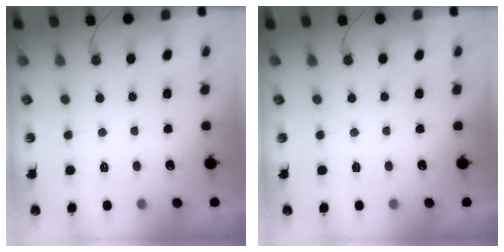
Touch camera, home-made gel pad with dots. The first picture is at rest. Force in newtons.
{"total": 0.0}